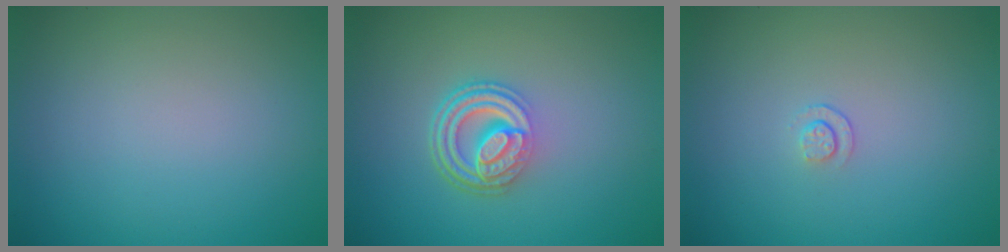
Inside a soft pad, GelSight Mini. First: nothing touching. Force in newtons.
{"total": 4.7, "press": 3.4, "slide": 3.3}
{"total": 0.8, "press": 0.5, "slide": 0.7}